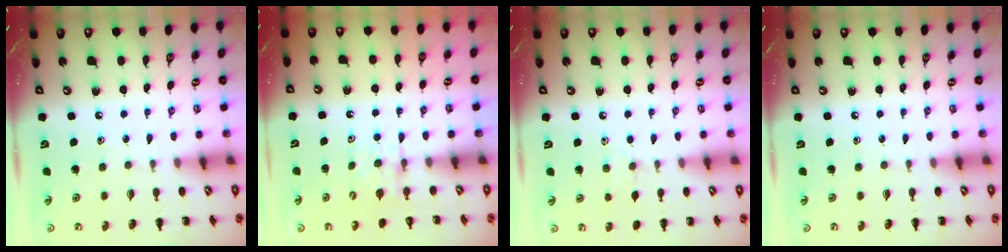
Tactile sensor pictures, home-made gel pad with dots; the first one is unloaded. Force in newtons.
{"total": 4.8, "press": 4.6, "slide": 1.5}
{"total": 3.3, "press": 3.1, "slide": 1.2}
{"total": 0.0}